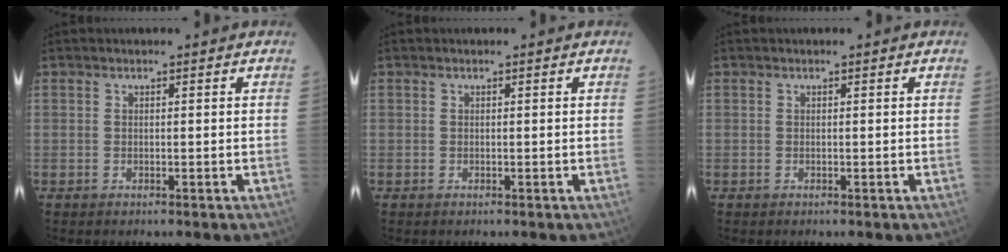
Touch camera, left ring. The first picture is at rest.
{"total": 0.0}
{"total": 0.0}